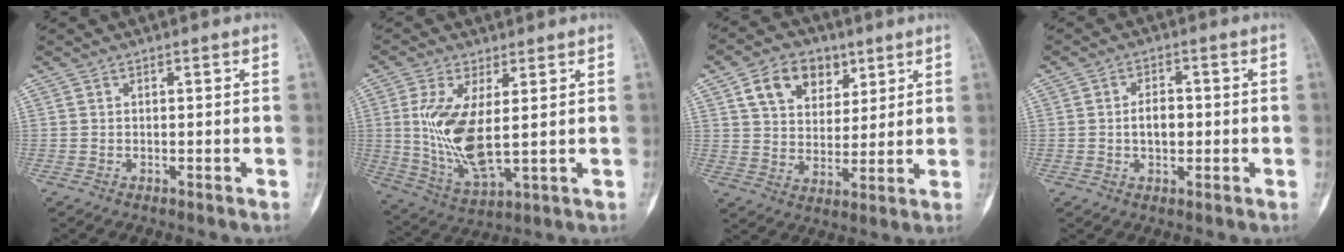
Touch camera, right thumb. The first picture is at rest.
{"total": 12.7, "force": [1.5, 5.0, 11.6], "torque": [-0.241, -0.021, 0.043]}
{"total": 11.5, "force": [5.6, 8.0, 6.1], "torque": [-0.069, -0.018, 0.099]}
{"total": 4.7, "force": [-0.2, 2.9, 3.7], "torque": [-0.053, 0.008, -0.004]}